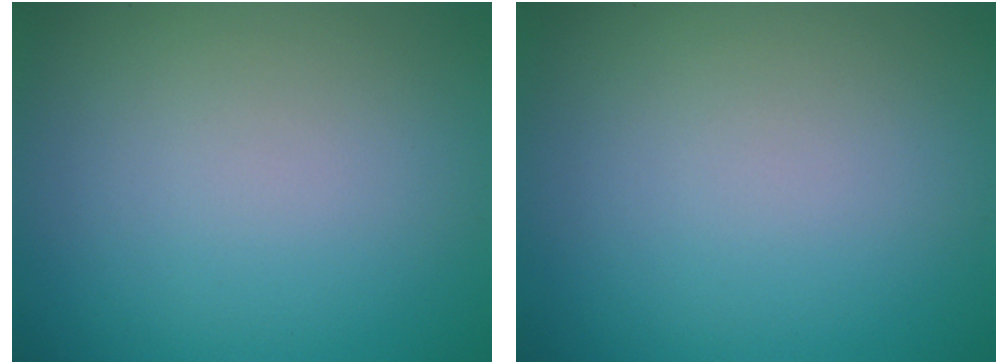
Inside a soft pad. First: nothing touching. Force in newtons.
{"total": 0.0}